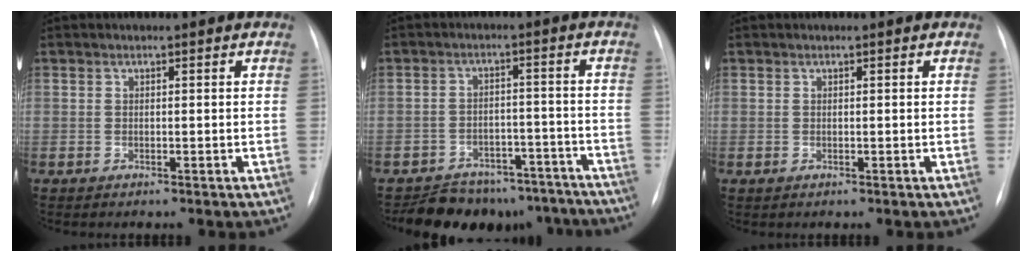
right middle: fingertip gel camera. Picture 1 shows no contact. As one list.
[{"total": 15.1, "force": [-13.1, 6.7, 3.3], "torque": [-0.032, 0.026, -0.164]}, {"total": 0.0}]